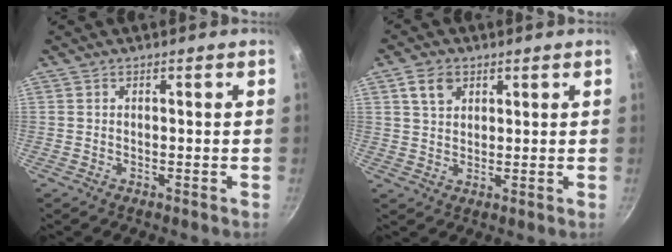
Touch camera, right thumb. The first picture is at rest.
{"total": 4.8, "force": [2.3, 3.3, 2.5], "torque": [-0.033, -0.003, 0.042]}